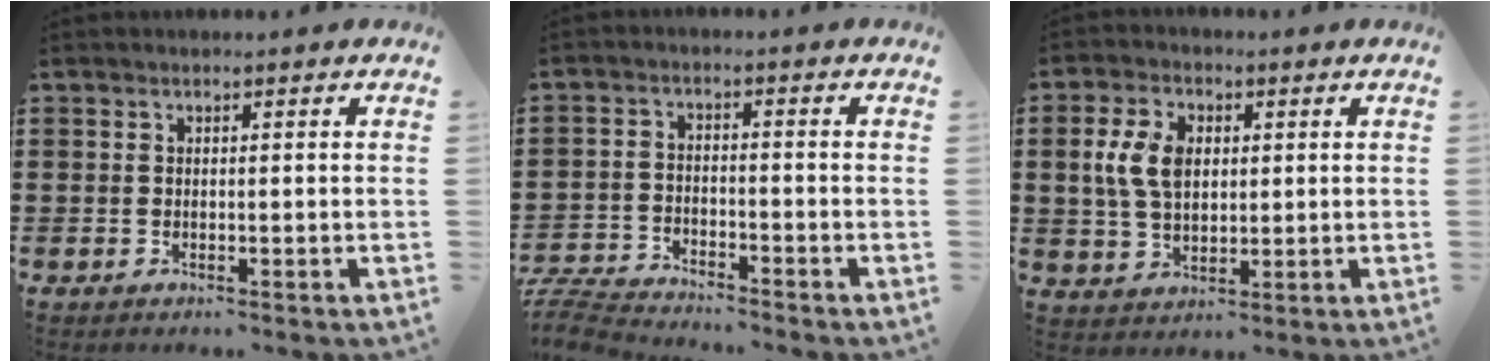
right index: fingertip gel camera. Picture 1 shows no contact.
{"total": 4.9, "force": [-4.8, 0.4, 0.4], "torque": [-0.027, -0.001, -0.104]}
{"total": 7.0, "force": [1.2, 4.7, 5.0], "torque": [-0.130, 0.009, 0.015]}